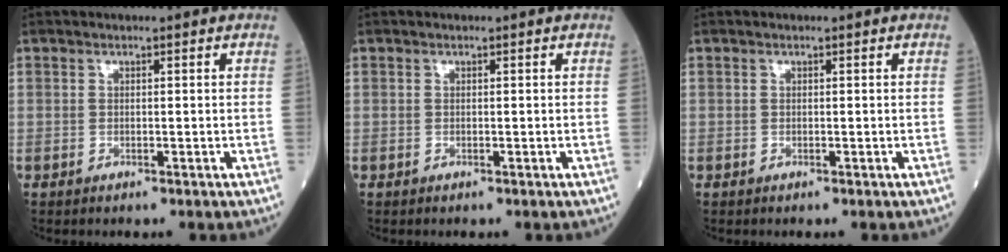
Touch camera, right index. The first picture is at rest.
{"total": 0.0}
{"total": 0.0}